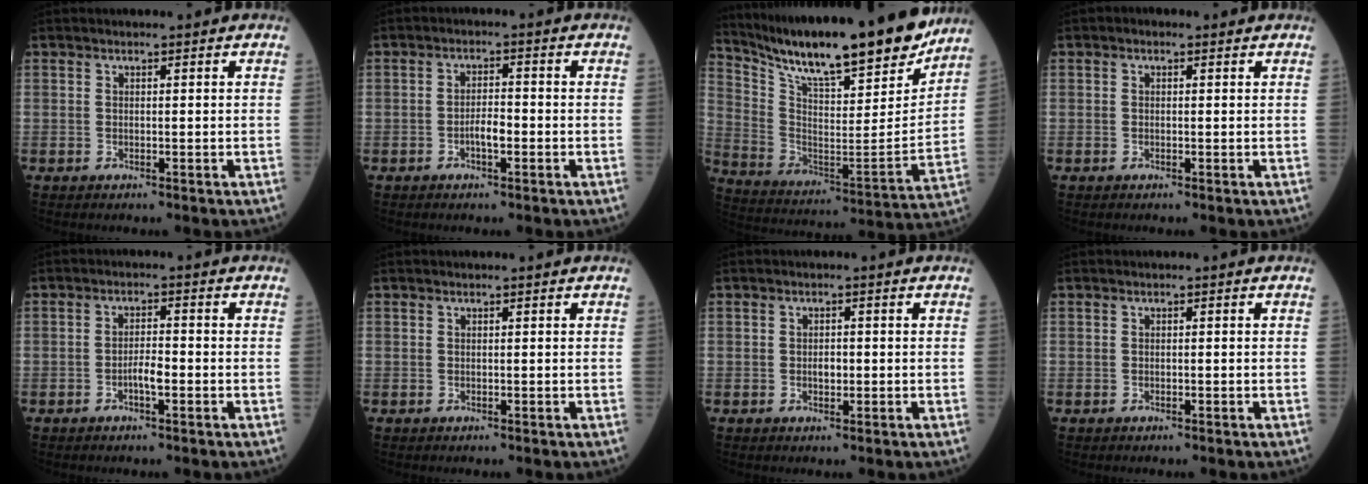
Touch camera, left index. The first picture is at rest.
{"total": 2.6, "force": [-1.2, 0.7, 2.2], "torque": [-0.037, 0.001, -0.024]}
{"total": 25.8, "force": [21.8, 3.4, 13.5], "torque": [-0.243, -0.040, 0.336]}
{"total": 0.7, "force": [0.3, 0.6, 0.3], "torque": [-0.005, 0.001, -0.002]}
{"total": 2.6, "force": [-1.3, 0.5, 2.2], "torque": [-0.036, 0.000, -0.026]}
{"total": 0.0}
{"total": 1.3, "force": [-0.3, 0.8, 1.0], "torque": [-0.017, -0.002, -0.006]}
{"total": 0.0}